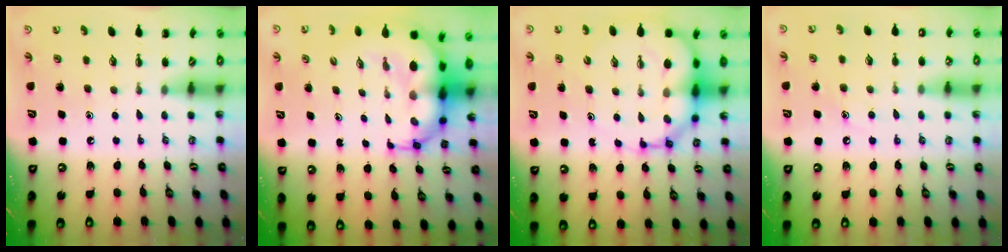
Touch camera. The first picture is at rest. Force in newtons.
{"total": 12.4, "press": 12.0, "slide": 3.1}
{"total": 14.1, "press": 13.6, "slide": 3.9}
{"total": 8.2, "press": 8.0, "slide": 1.8}